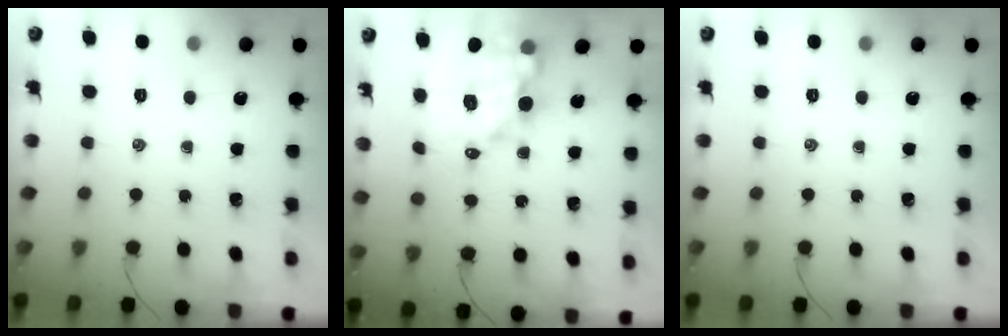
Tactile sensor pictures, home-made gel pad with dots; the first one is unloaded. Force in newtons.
{"total": 10.5, "press": 10.1, "slide": 2.9}
{"total": 0.0}